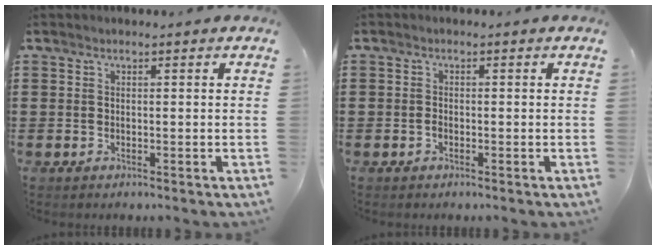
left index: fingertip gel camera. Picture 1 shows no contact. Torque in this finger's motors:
{"motor_torque": [0.09, 0.11, 0.02, 0.00]}